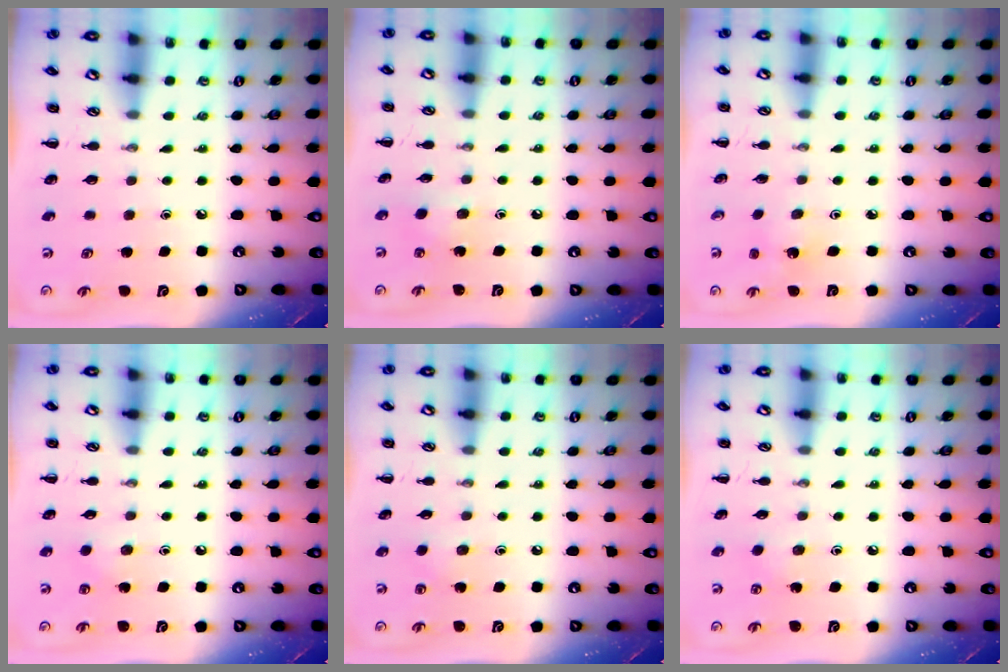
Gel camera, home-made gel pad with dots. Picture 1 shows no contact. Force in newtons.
{"total": 2.9, "press": 2.8, "slide": 0.6}
{"total": 1.6, "press": 1.5, "slide": 0.5}
{"total": 4.3, "press": 4.1, "slide": 1.1}
{"total": 3.8, "press": 3.6, "slide": 1.1}
{"total": 2.9, "press": 2.7, "slide": 0.8}